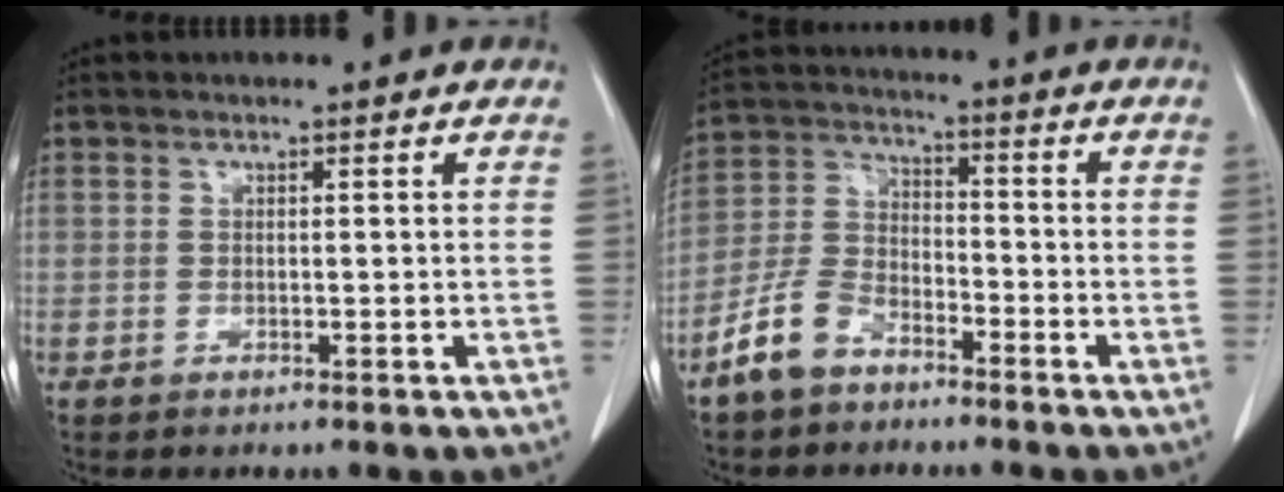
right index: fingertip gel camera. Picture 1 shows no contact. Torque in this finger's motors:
{"motor_torque": [0.50, -0.61, -0.15, -0.19]}